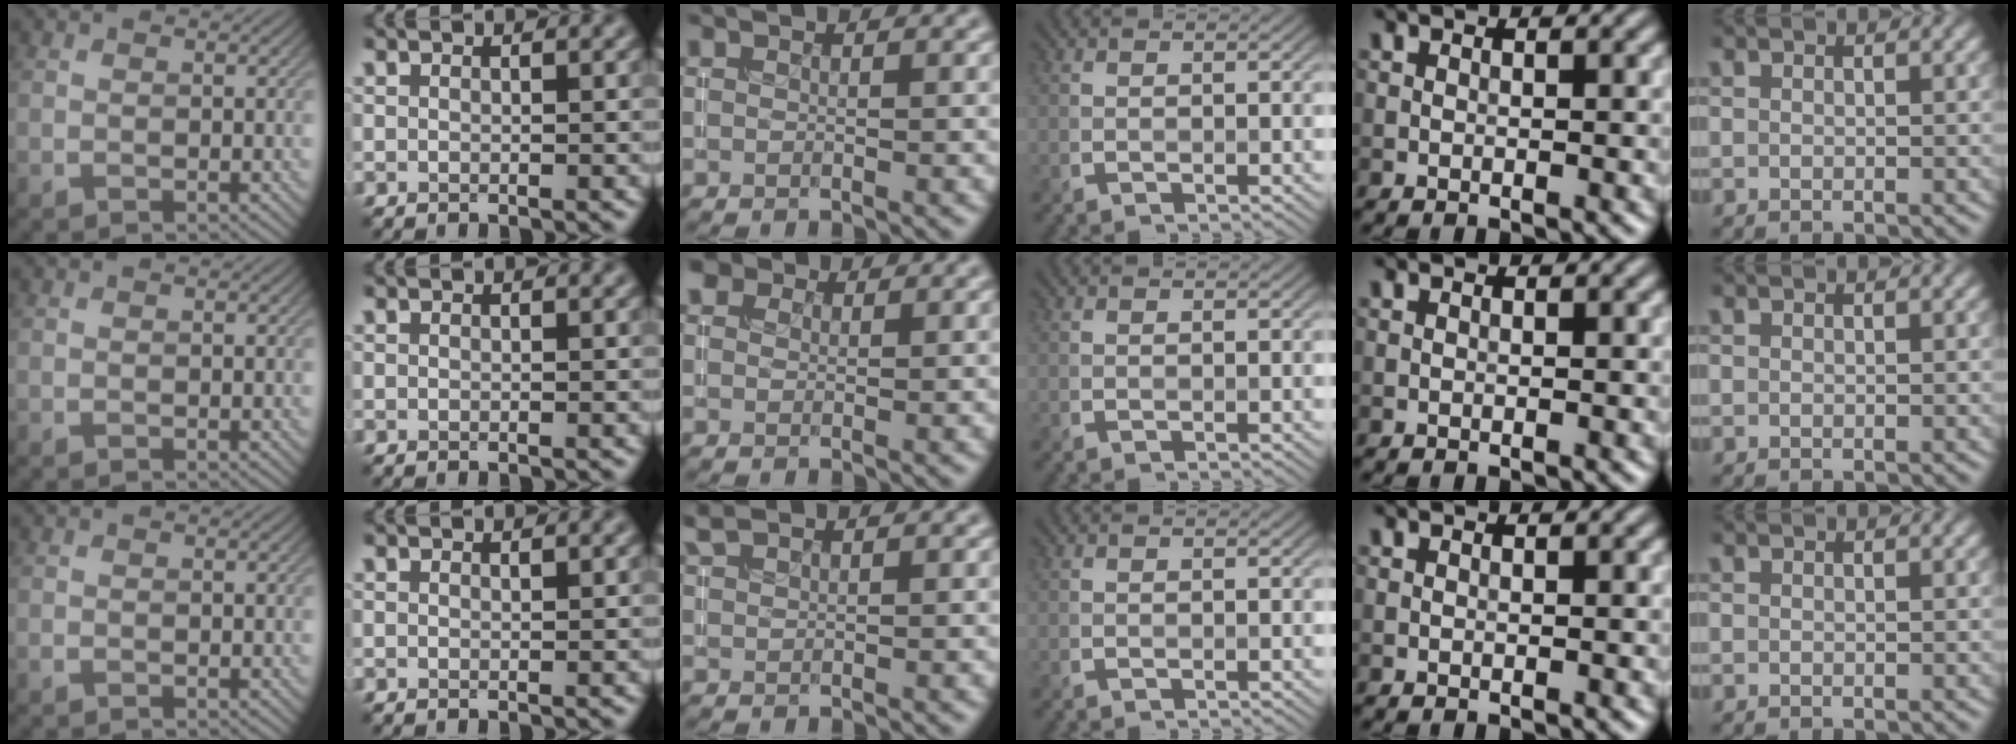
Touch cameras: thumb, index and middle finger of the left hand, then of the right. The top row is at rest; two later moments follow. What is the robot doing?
{"motion": "insert", "object": "coin"}